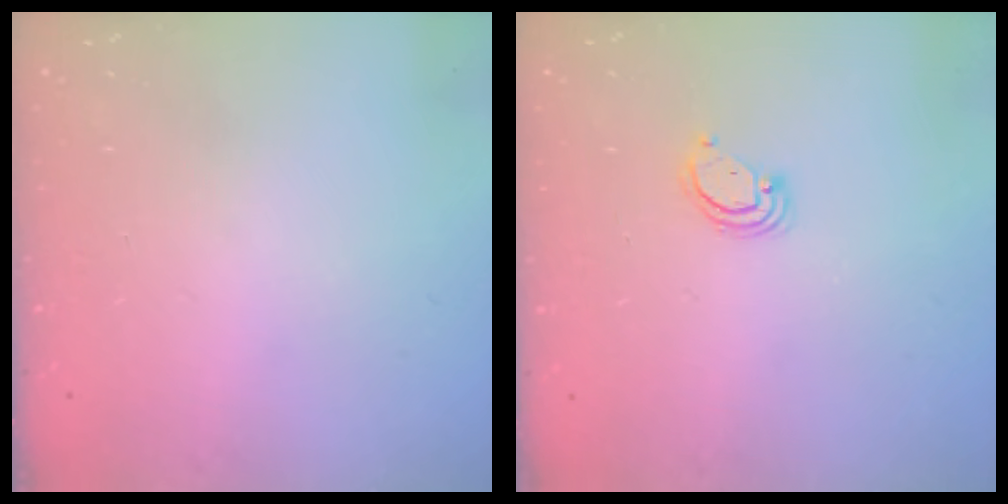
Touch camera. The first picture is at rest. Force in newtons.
{"total": 2.9, "press": 2.8, "slide": 0.2}